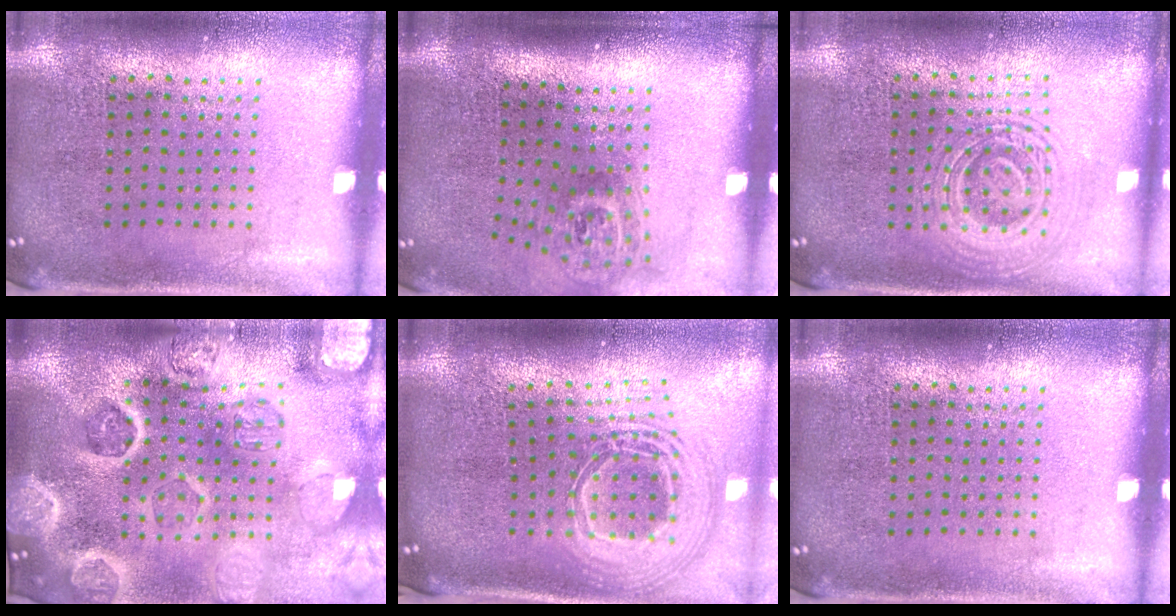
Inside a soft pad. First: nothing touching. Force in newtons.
{"total": 1.8, "press": 1.2, "slide": 1.4}
{"total": 2.8, "press": 2.8, "slide": 0.6}
{"total": 5.3, "press": 4.6, "slide": 2.7}
{"total": 2.7, "press": 1.8, "slide": 2.0}
{"total": 0.0}